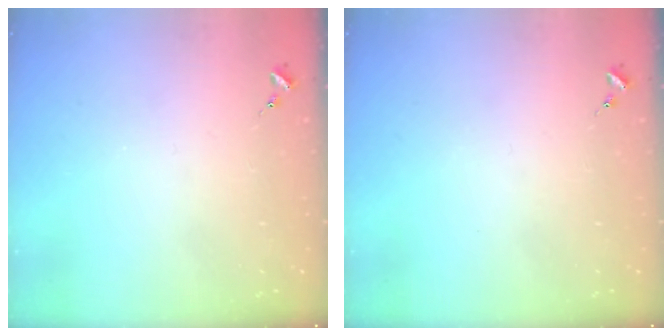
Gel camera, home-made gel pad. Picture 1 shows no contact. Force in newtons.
{"total": 0.0}